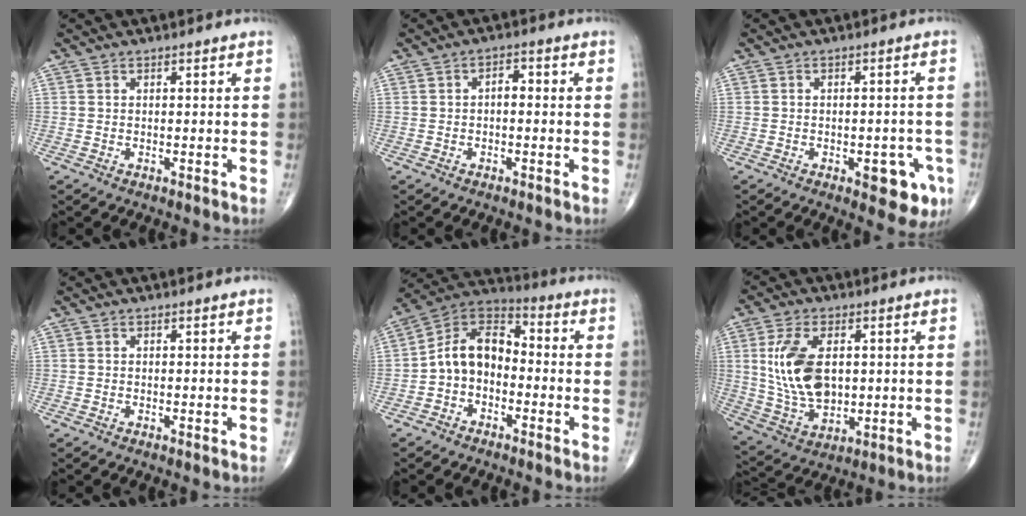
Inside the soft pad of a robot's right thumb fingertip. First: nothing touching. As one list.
[{"total": 2.4, "force": [-0.2, 1.4, 2.0], "torque": [-0.023, 0.011, -0.010]}, {"total": 7.5, "force": [-3.1, 3.4, 5.9], "torque": [-0.047, 0.009, -0.031]}, {"total": 0.0}, {"total": 10.6, "force": [-2.2, 7.5, 7.1], "torque": [-0.107, 0.048, -0.056]}, {"total": 13.7, "force": [2.0, 8.0, 10.9], "torque": [-0.206, -0.010, 0.048]}]